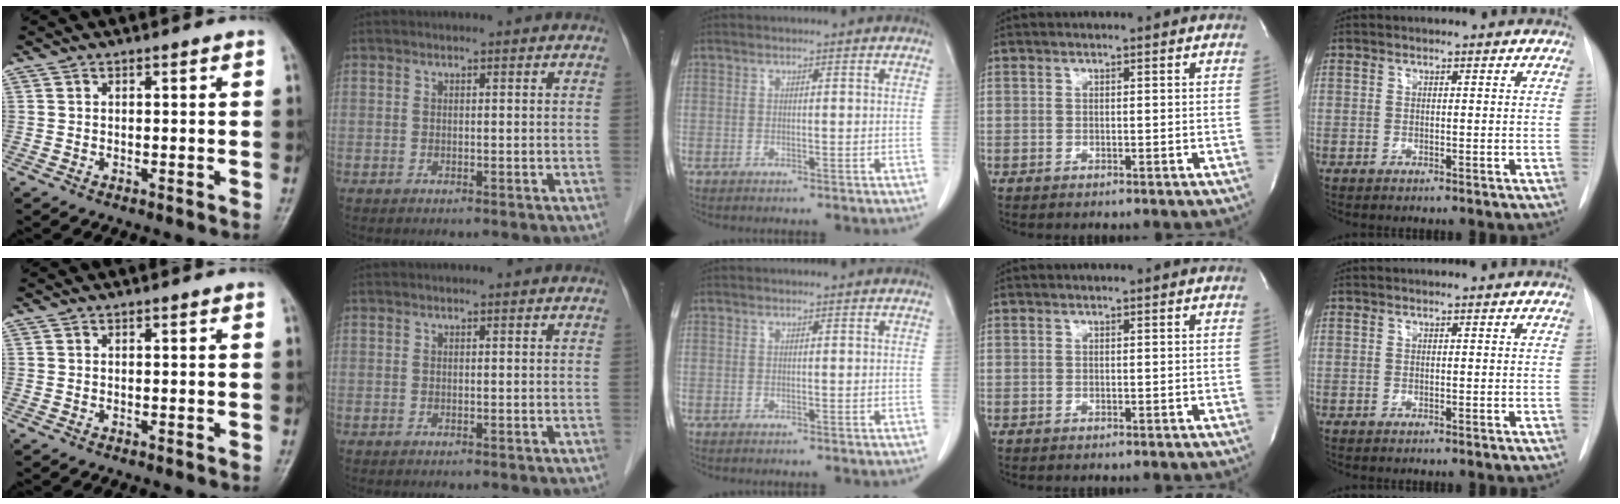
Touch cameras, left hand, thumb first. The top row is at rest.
{}